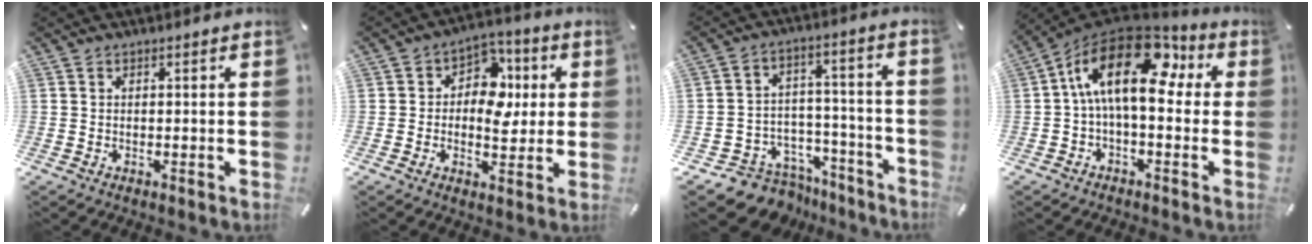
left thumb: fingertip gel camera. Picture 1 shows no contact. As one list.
[{"total": 9.6, "force": [0.1, 7.8, 5.6], "torque": [-0.066, 0.000, -0.002]}, {"total": 8.5, "force": [-5.3, 6.6, 0.9], "torque": [-0.009, 0.029, -0.083]}, {"total": 18.9, "force": [3.7, 9.5, 15.9], "torque": [-0.295, -0.013, 0.058]}]